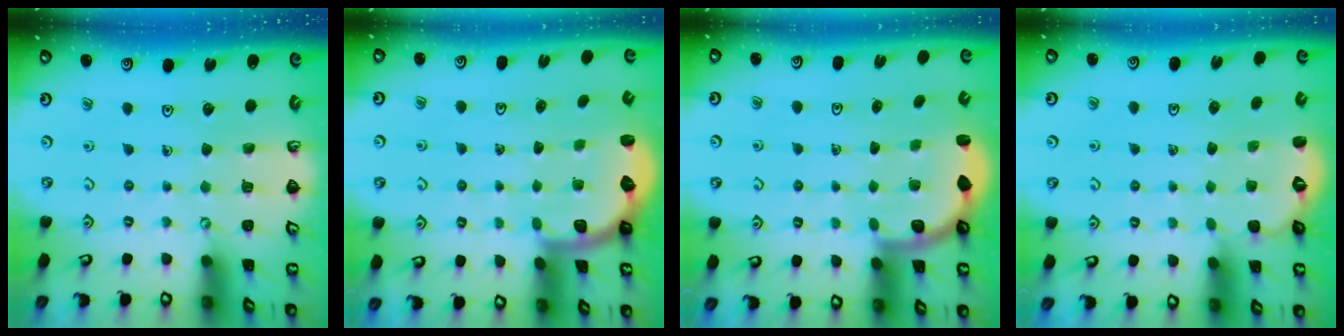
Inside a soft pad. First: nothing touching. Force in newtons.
{"total": 2.2, "press": 2.1, "slide": 0.8}
{"total": 3.1, "press": 3.0, "slide": 0.8}
{"total": 1.8, "press": 1.1, "slide": 1.4}